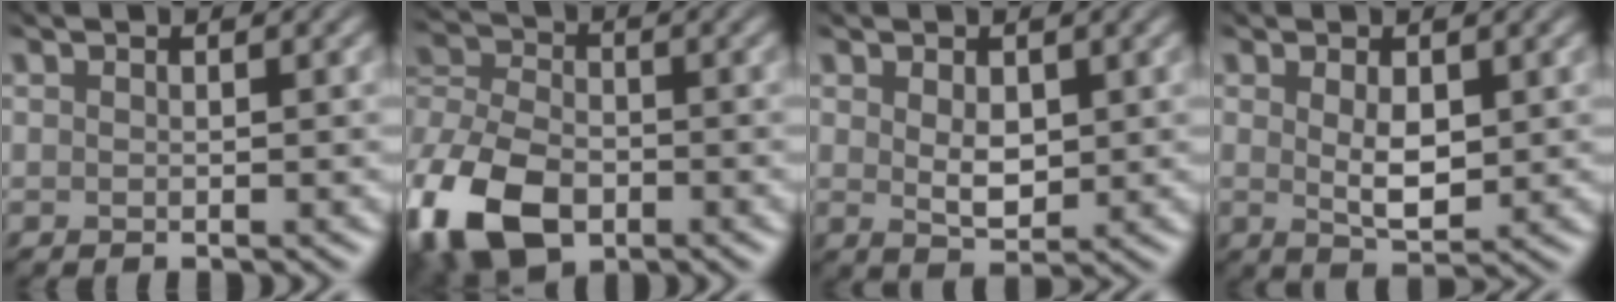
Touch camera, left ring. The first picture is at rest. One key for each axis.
{"total": 10.1, "fx": -5.3, "fy": 6.3, "fz": 5.9, "tx": -0.155, "ty": -0.029, "tz": -0.104}
{"total": 2.5, "fx": 0.3, "fy": 1.4, "fz": 2.0, "tx": -0.048, "ty": -0.013, "tz": 0.012}
{"total": 2.9, "fx": 0.1, "fy": 1.2, "fz": 2.6, "tx": -0.057, "ty": -0.016, "tz": 0.007}